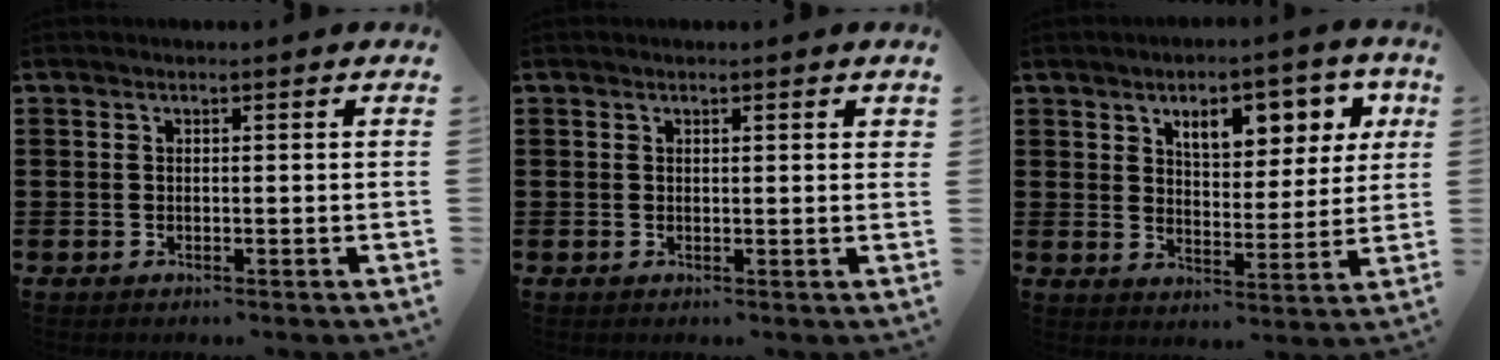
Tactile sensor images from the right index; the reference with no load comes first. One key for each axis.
{"total": 0.6, "fx": 0.4, "fy": 0.1, "fz": 0.5, "tx": -0.009, "ty": 0.002, "tz": 0.007}
{"total": 7.7, "fx": 4.2, "fy": 3.9, "fz": 5.2, "tx": -0.088, "ty": -0.004, "tz": 0.065}